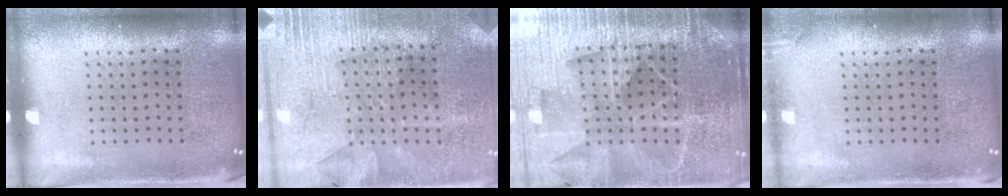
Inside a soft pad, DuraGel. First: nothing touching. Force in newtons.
{"total": 2.8, "press": 2.7, "slide": 0.7}
{"total": 5.5, "press": 4.9, "slide": 2.4}
{"total": 0.9, "press": 0.9, "slide": 0.2}